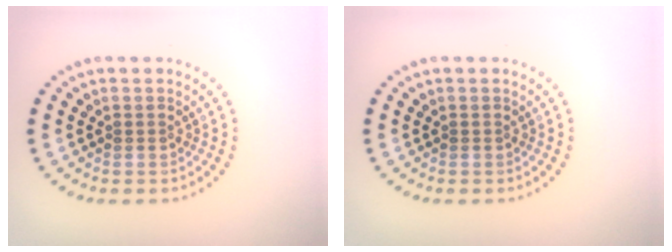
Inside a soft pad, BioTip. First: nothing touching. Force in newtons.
{"total": 0.0}